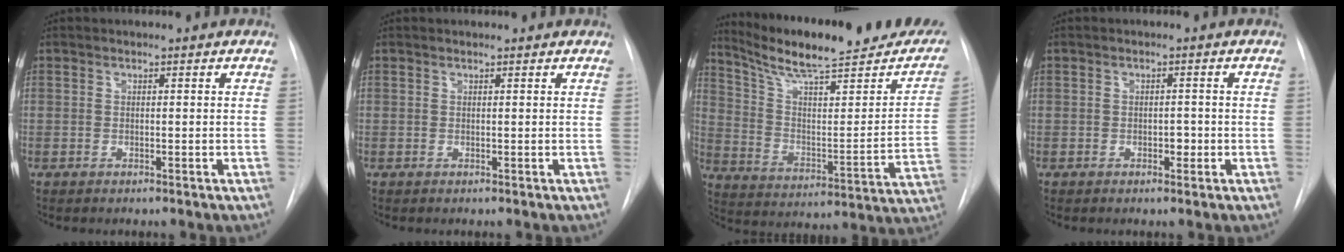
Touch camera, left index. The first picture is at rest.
{"total": 1.2, "force": [1.2, 0.1, 0.2], "torque": [-0.011, 0.009, 0.015]}
{"total": 26.0, "force": [21.8, 4.0, 13.6], "torque": [-0.206, -0.038, 0.306]}
{"total": 1.4, "force": [-0.4, 0.9, 1.0], "torque": [-0.014, 0.002, -0.005]}